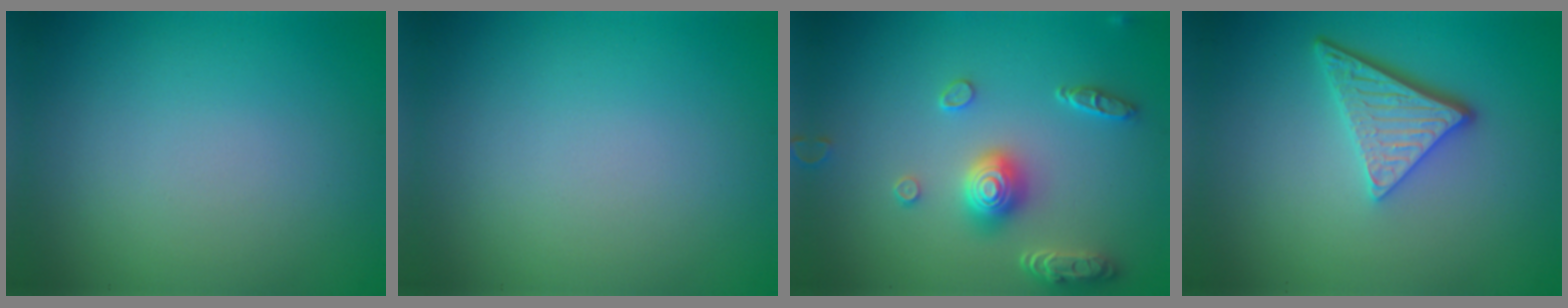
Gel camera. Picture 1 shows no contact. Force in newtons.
{"total": 0.0}
{"total": 4.3, "press": 3.7, "slide": 2.2}
{"total": 4.7, "press": 3.5, "slide": 3.1}